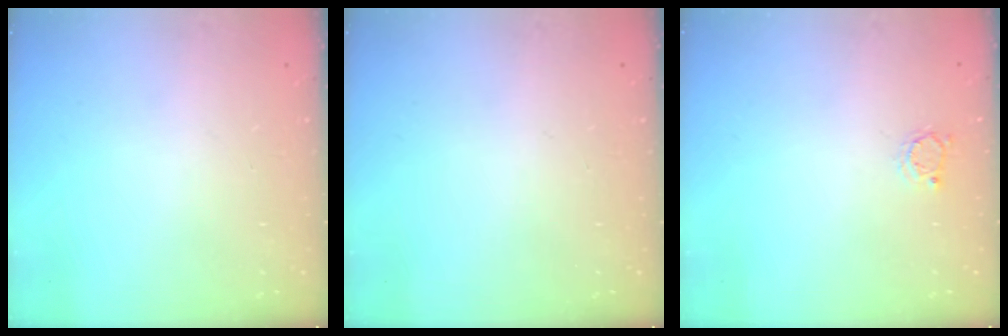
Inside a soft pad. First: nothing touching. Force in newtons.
{"total": 0.0}
{"total": 2.6, "press": 2.6, "slide": 0.4}